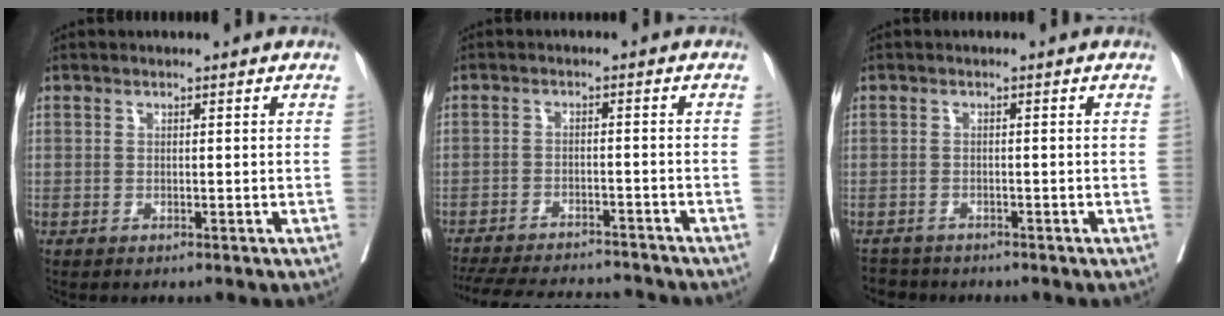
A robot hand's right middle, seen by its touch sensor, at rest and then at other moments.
{"total": 17.2, "force": [-15.7, 3.7, 6.0], "torque": [-0.142, -0.014, -0.219]}
{"total": 2.8, "force": [-2.5, 1.0, -0.5], "torque": [0.004, -0.003, -0.045]}